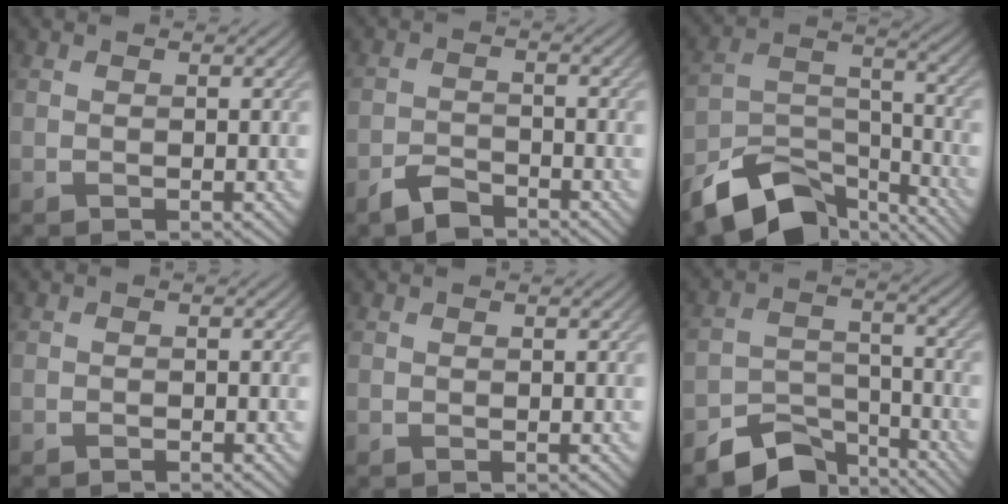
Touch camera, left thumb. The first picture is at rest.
{"total": 3.3, "force": [-2.7, 1.3, 1.4], "torque": [-0.029, 0.001, -0.060]}
{"total": 12.2, "force": [-9.0, 5.5, 6.2], "torque": [-0.115, -0.015, -0.164]}
{"total": 0.7, "force": [-0.6, 0.0, 0.2], "torque": [-0.003, 0.000, -0.011]}
{"total": 0.0}
{"total": 7.9, "force": [-6.3, 3.8, 3.1], "torque": [-0.052, -0.009, -0.118]}